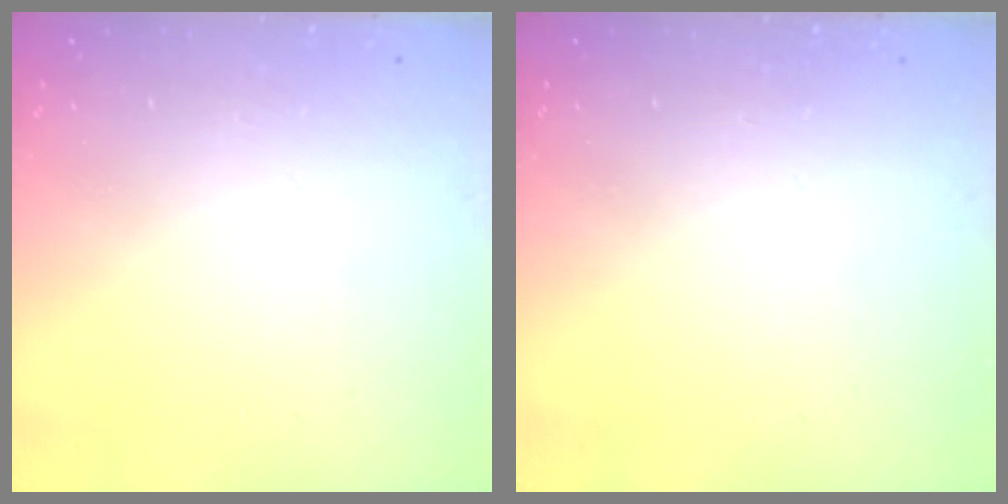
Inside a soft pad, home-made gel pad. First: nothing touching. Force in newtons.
{"total": 0.0}